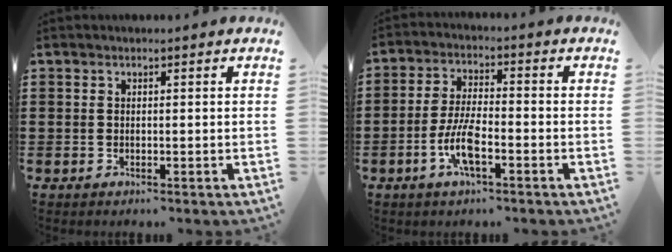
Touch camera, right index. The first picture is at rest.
{"total": 6.6, "force": [-2.7, 2.0, 5.7], "torque": [-0.134, -0.009, -0.057]}